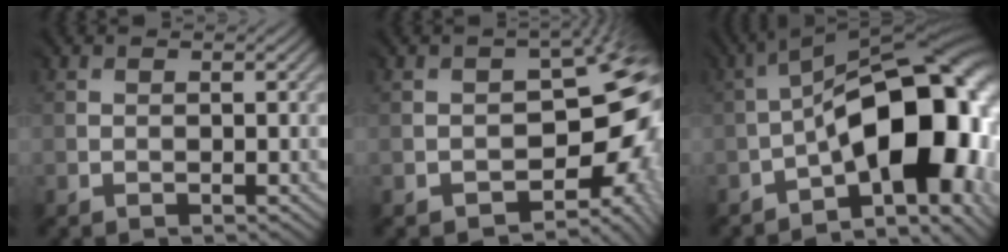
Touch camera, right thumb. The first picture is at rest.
{"total": 12.3, "force": [-4.7, 8.1, 8.0], "torque": [-0.043, -0.003, -0.042]}
{"total": 17.2, "force": [-5.2, 8.1, 14.3], "torque": [-0.191, 0.010, -0.084]}